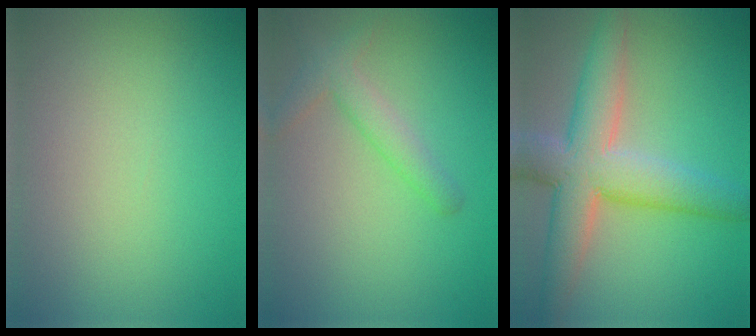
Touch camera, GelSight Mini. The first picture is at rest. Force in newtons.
{"total": 2.5, "press": 2.5, "slide": 0.1}
{"total": 7.9, "press": 7.8, "slide": 0.4}